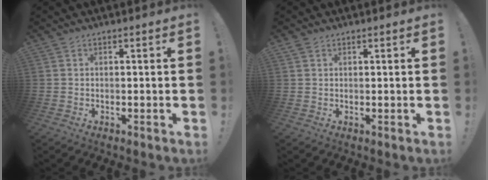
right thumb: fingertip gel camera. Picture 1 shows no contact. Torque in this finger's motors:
{"motor_torque": [0.00, 0.01, 0.08, 0.06, 0.03]}